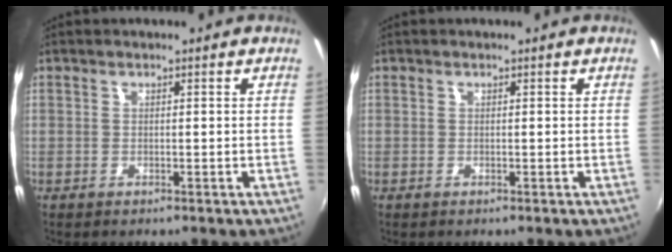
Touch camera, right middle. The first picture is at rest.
{"total": 0.0}